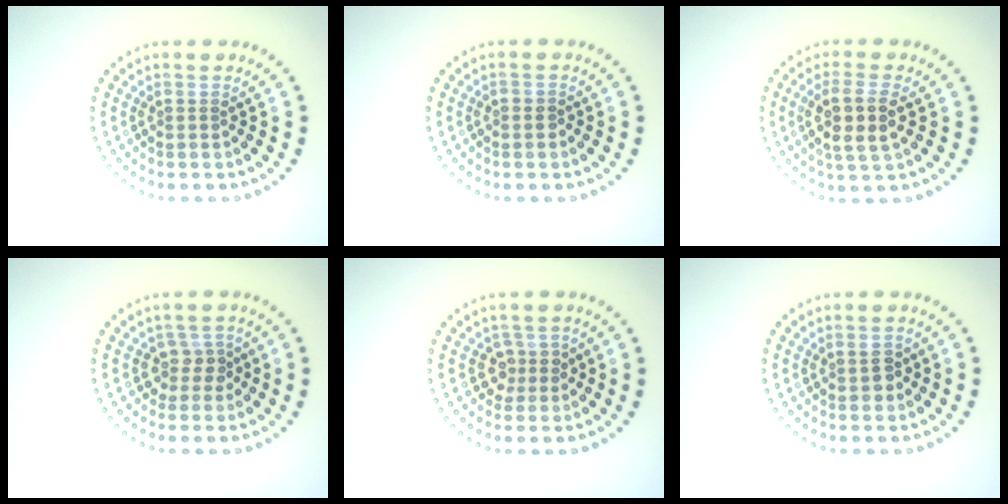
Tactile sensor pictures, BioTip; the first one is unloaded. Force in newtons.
{"total": 0.5, "press": 0.4, "slide": 0.3}
{"total": 3.7, "press": 3.4, "slide": 1.3}
{"total": 1.8, "press": 1.5, "slide": 1.0}
{"total": 1.6, "press": 1.4, "slide": 0.9}
{"total": 1.4, "press": 1.4, "slide": 0.2}